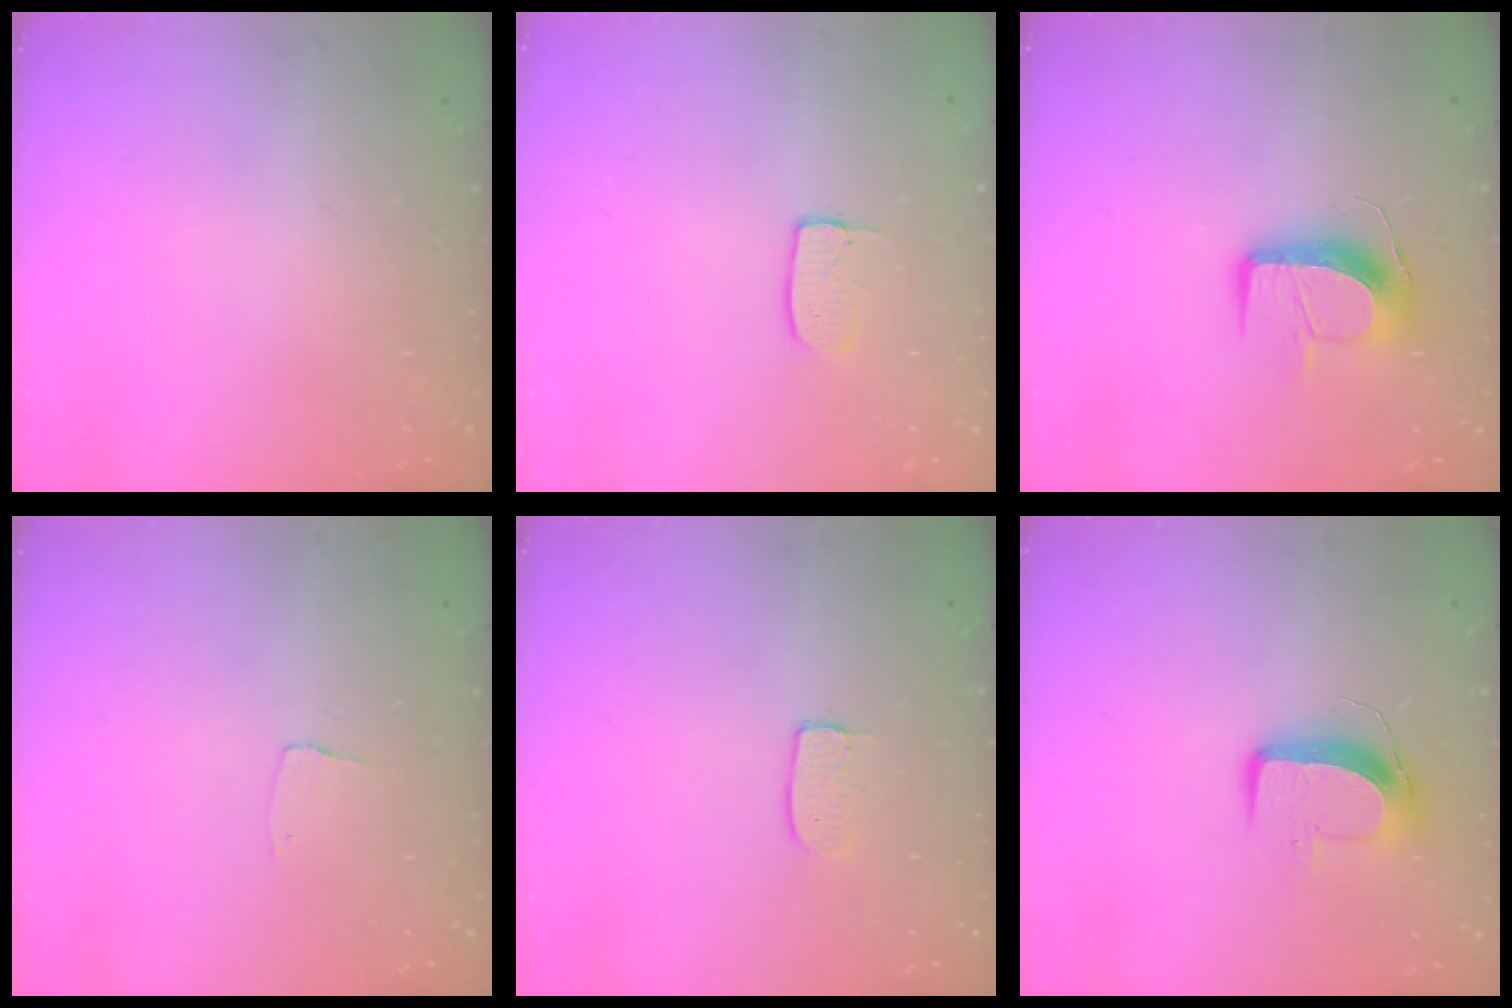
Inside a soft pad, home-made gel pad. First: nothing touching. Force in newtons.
{"total": 6.0, "press": 6.0, "slide": 0.4}
{"total": 12.7, "press": 12.7, "slide": 0.5}
{"total": 2.6, "press": 2.6, "slide": 0.2}
{"total": 5.0, "press": 5.0, "slide": 0.3}
{"total": 9.7, "press": 9.7, "slide": 0.3}